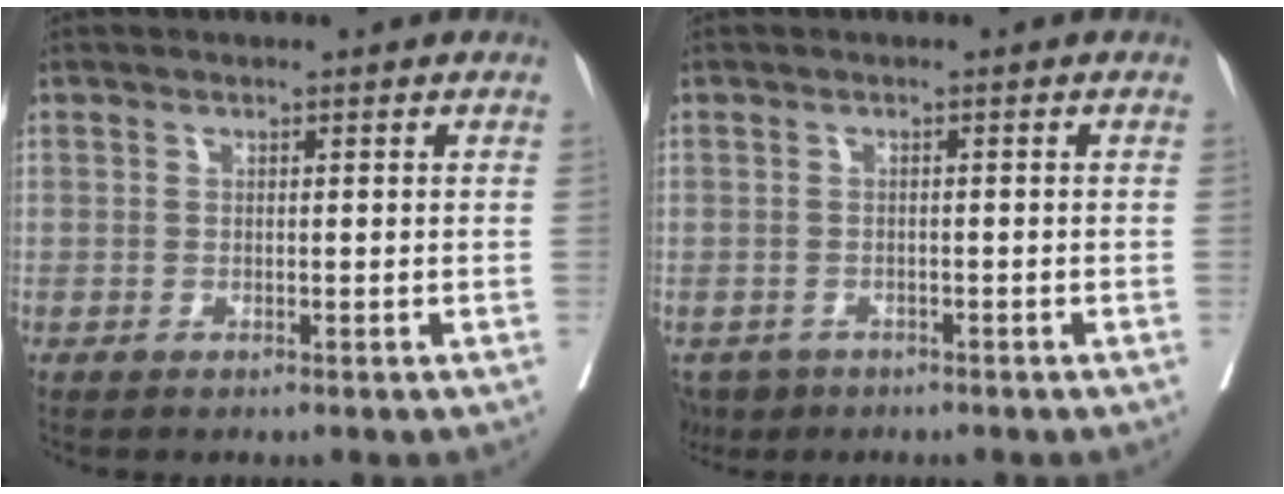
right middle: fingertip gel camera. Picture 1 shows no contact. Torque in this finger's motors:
{"motor_torque": [-0.35, -0.38, 0.01, -0.01]}